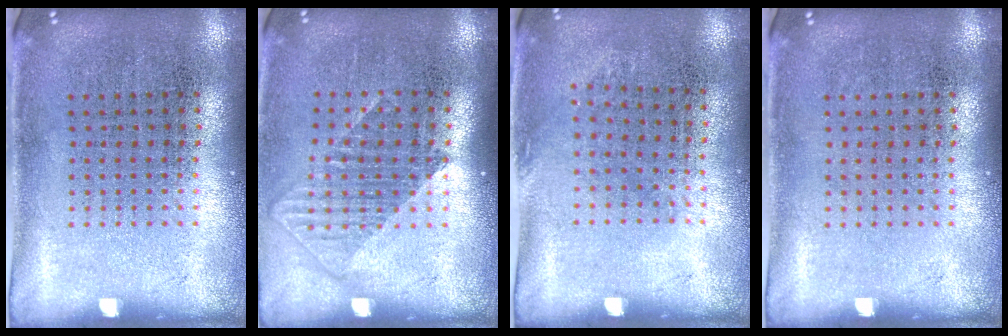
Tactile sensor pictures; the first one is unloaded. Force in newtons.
{"total": 1.2, "press": 1.0, "slide": 0.7}
{"total": 0.9, "press": 0.7, "slide": 0.6}
{"total": 0.0}